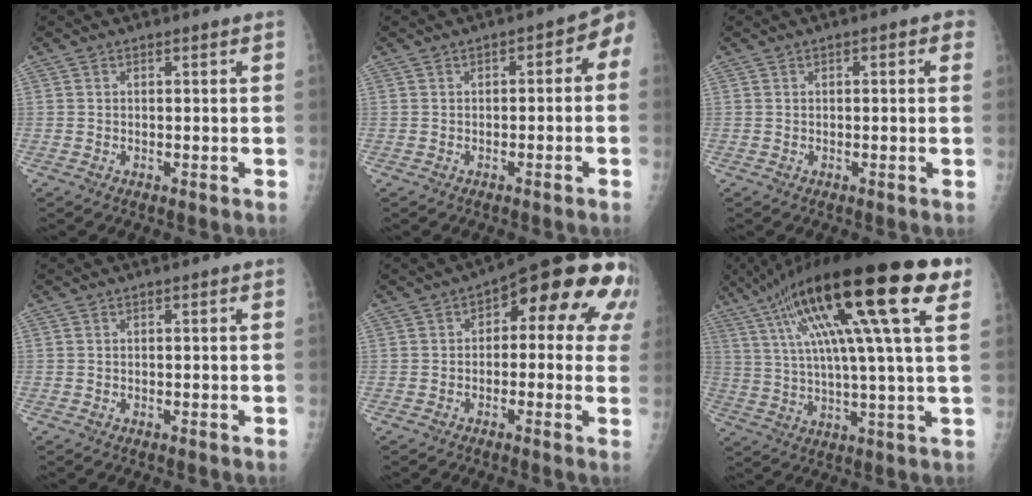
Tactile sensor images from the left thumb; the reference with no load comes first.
{"total": 4.5, "force": [-1.2, 2.7, 3.4], "torque": [-0.020, 0.031, -0.024]}
{"total": 2.4, "force": [0.8, 1.1, 1.9], "torque": [-0.017, 0.005, 0.005]}
{"total": 0.0}
{"total": 16.6, "force": [4.6, 8.0, 13.8], "torque": [-0.120, 0.017, 0.038]}
{"total": 25.3, "force": [11.4, 3.1, 22.3], "torque": [-0.396, 0.008, 0.184]}